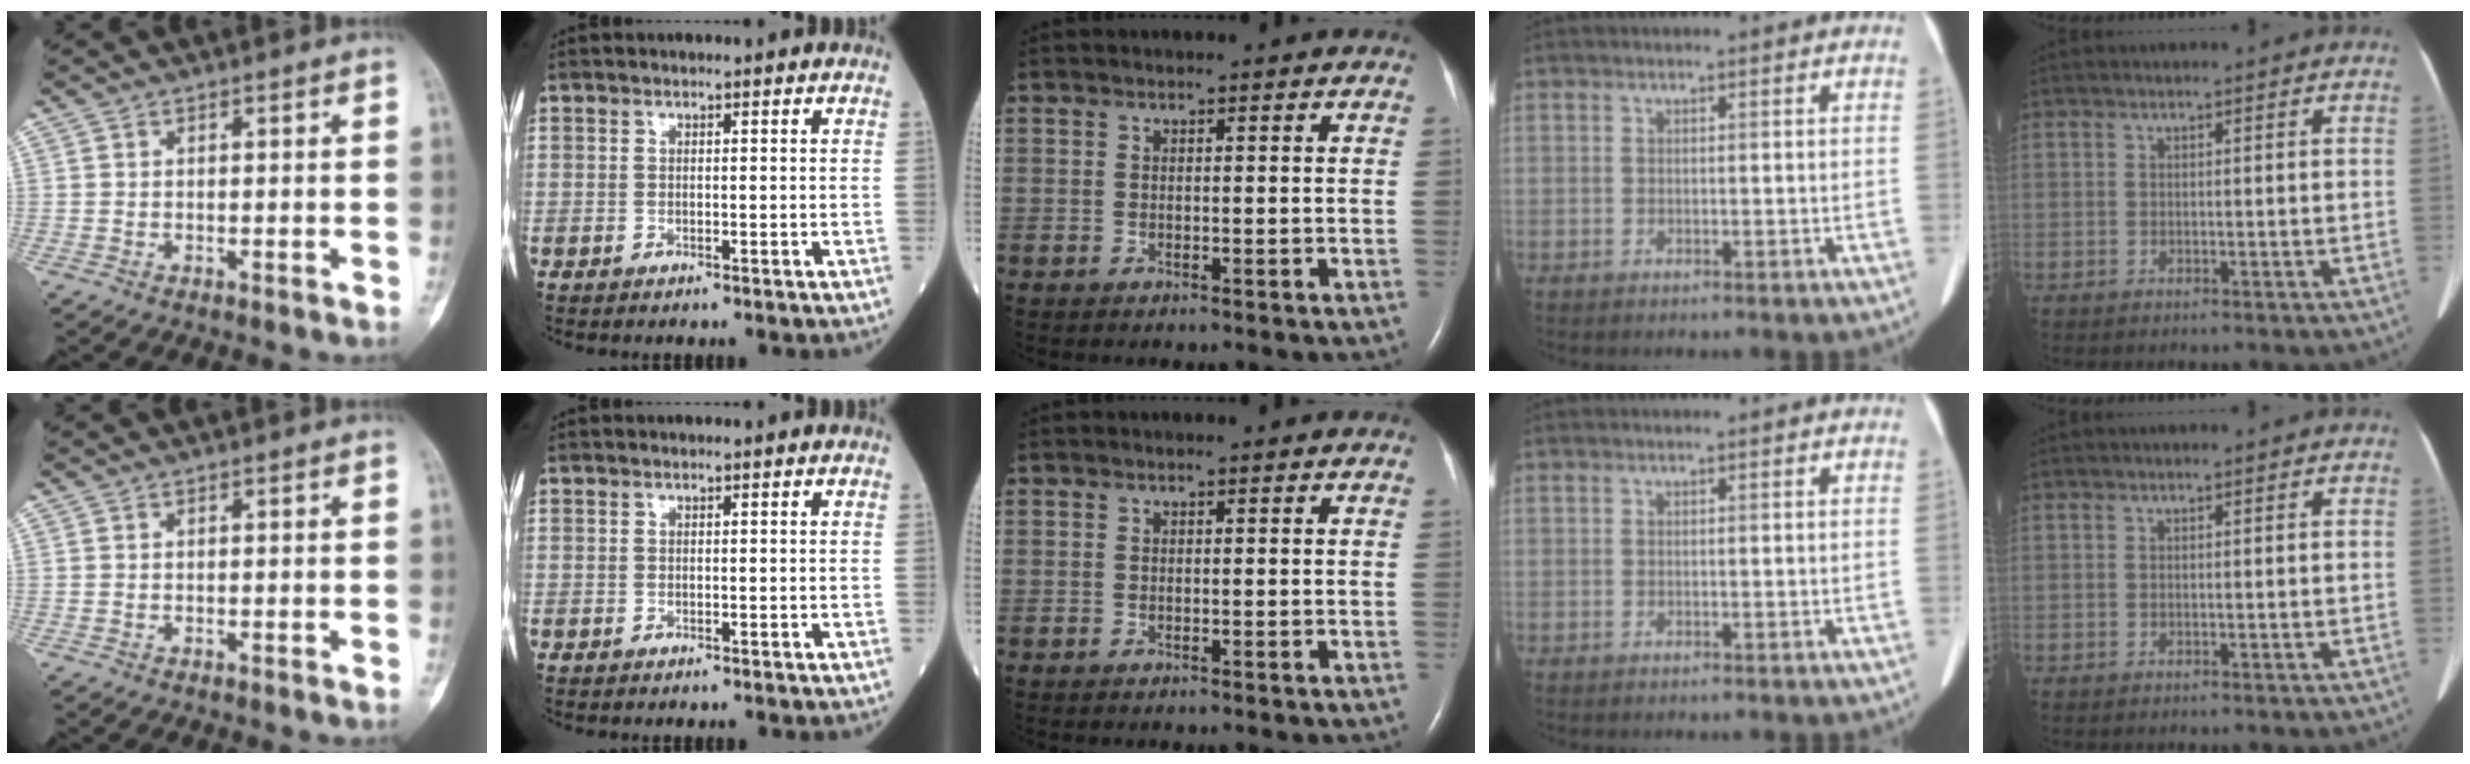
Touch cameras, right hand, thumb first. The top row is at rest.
{}